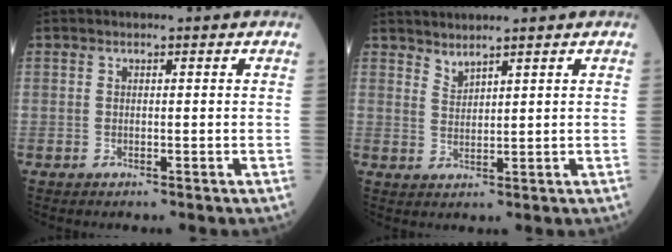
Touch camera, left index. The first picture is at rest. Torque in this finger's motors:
{"motor_torque": [-0.46, 0.37, -0.61, -0.21]}